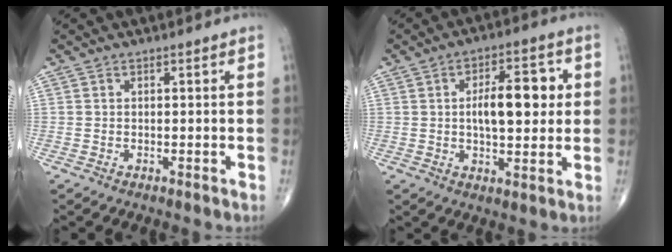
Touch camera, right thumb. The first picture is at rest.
{"total": 11.4, "force": [1.5, 5.2, 10.0], "torque": [-0.130, 0.004, 0.022]}